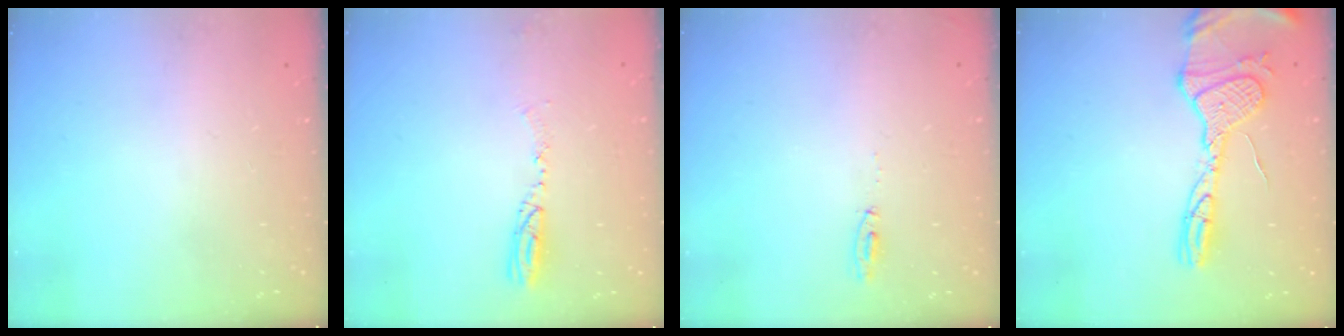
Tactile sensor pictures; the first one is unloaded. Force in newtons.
{"total": 5.0, "press": 4.9, "slide": 0.9}
{"total": 16.2, "press": 5.8, "slide": 15.1}
{"total": 17.0, "press": 17.0, "slide": 1.6}